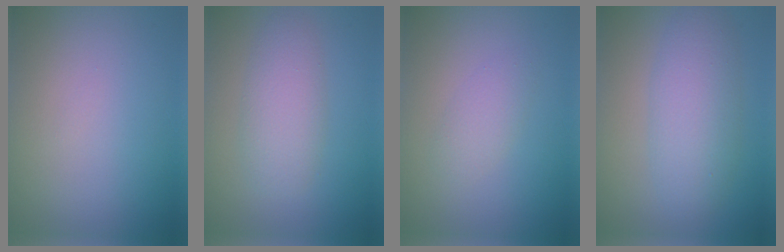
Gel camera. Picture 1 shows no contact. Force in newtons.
{"total": 3.5, "press": 3.5, "slide": 0.2}
{"total": 1.7, "press": 1.7, "slide": 0.1}
{"total": 4.8, "press": 4.8, "slide": 0.1}